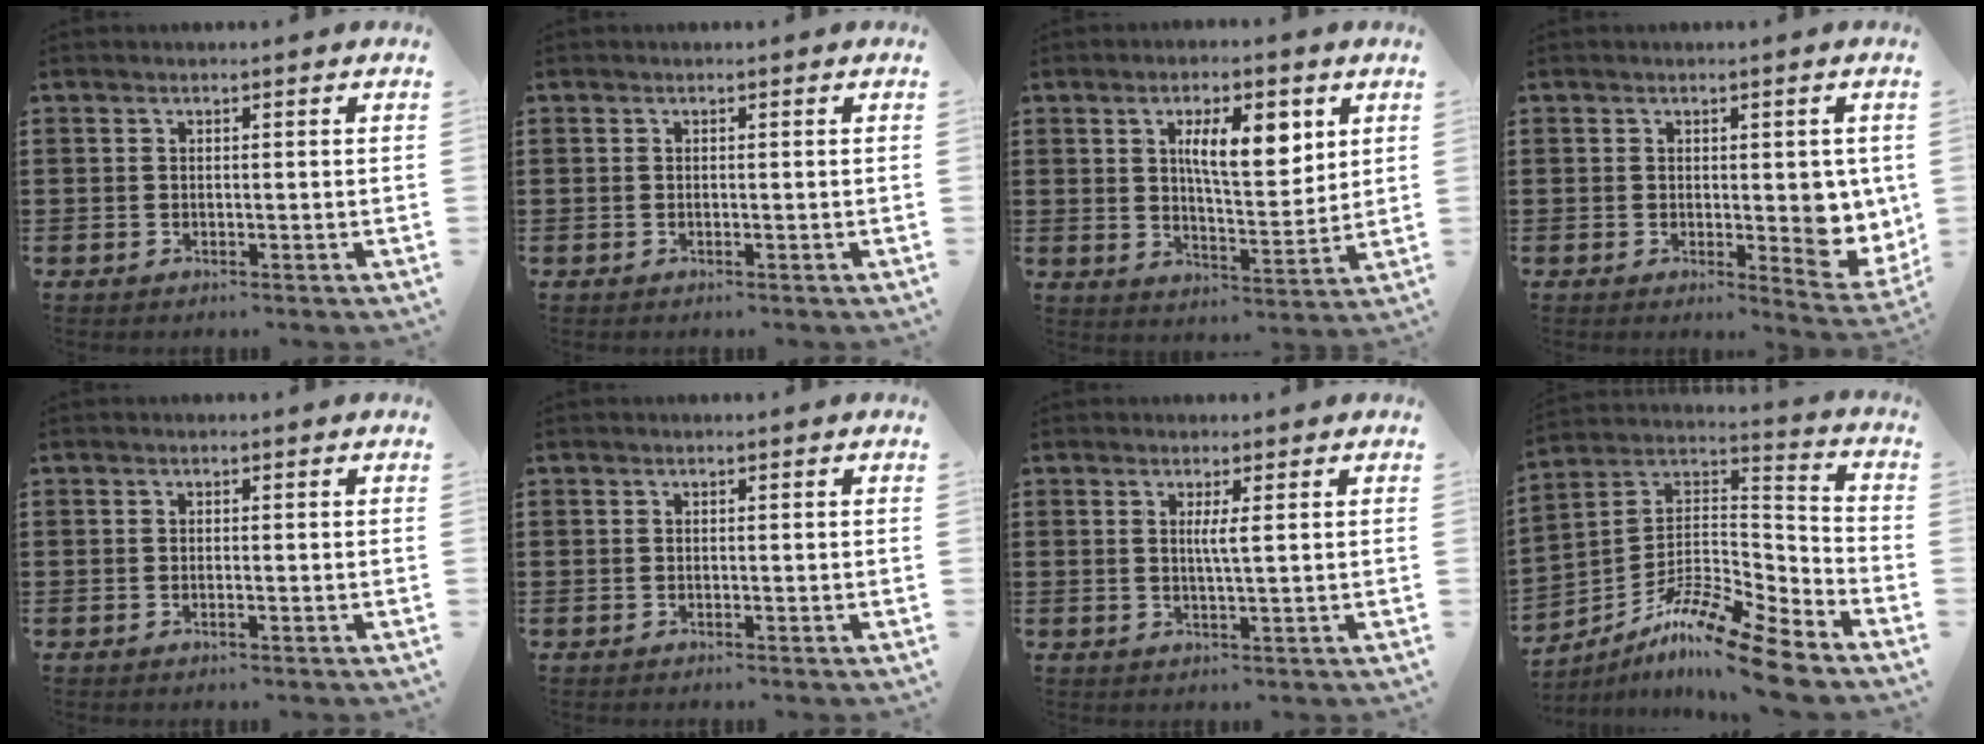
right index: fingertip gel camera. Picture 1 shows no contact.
{"total": 0.0}
{"total": 8.7, "force": [3.1, 3.2, 7.5], "torque": [-0.129, 0.000, 0.047]}
{"total": 4.2, "force": [0.8, 2.3, 3.4], "torque": [-0.034, -0.003, 0.010]}
{"total": 0.5, "force": [-0.2, 0.0, 0.5], "torque": [-0.008, -0.002, -0.004]}
{"total": 0.0}
{"total": 2.2, "force": [0.4, -0.2, 2.1], "torque": [-0.042, -0.005, 0.005]}
{"total": 12.4, "force": [-10.1, 1.6, 7.0], "torque": [-0.129, 0.017, -0.196]}